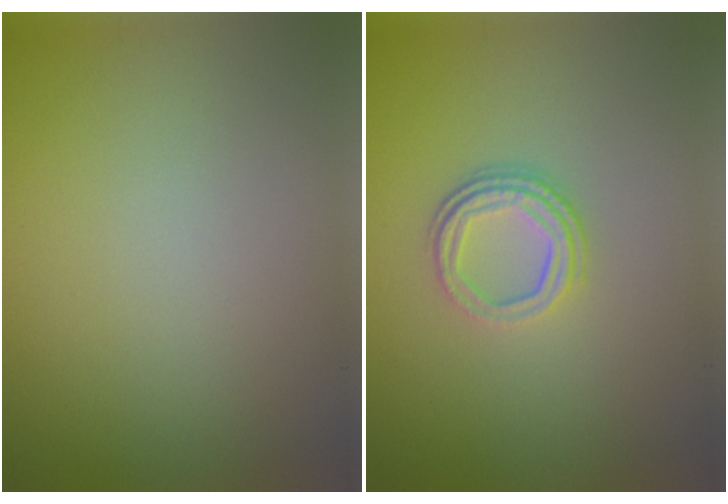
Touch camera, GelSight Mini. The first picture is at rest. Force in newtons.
{"total": 3.3, "press": 2.3, "slide": 2.4}